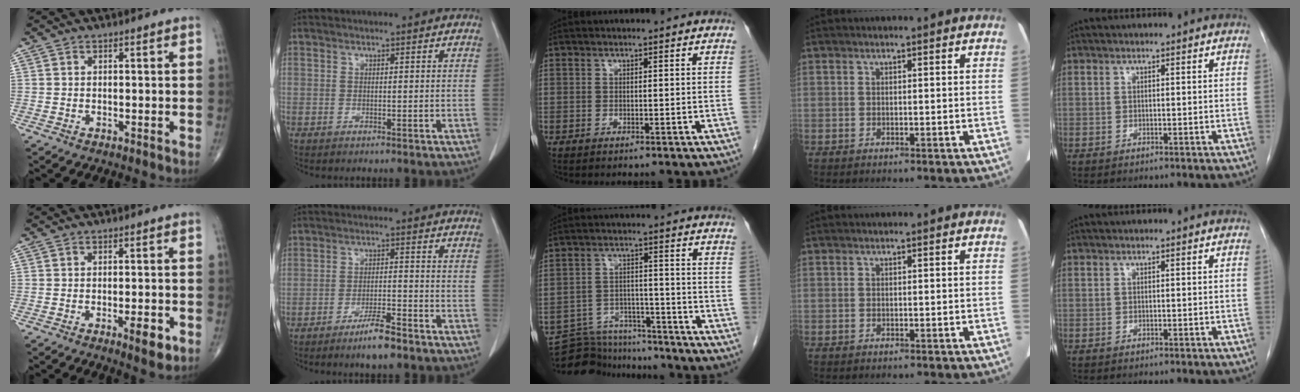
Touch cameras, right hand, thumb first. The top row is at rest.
{"thumb": {"total": 4.6, "force": [-1.9, 1.3, 4.0], "torque": [-0.055, 0.000, -0.023]}, "index": {"total": 5.2, "force": [-3.9, 0.5, 3.5], "torque": [-0.064, -0.005, -0.066]}, "middle": {"total": 11.7, "force": [-11.3, 3.1, 1.1], "torque": [-0.017, 0.018, -0.176]}}